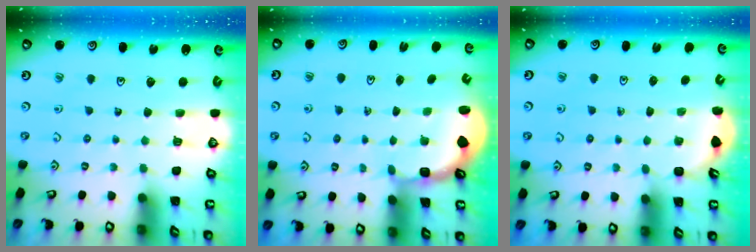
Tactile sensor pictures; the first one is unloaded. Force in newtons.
{"total": 2.7, "press": 2.1, "slide": 1.7}
{"total": 2.2, "press": 1.2, "slide": 1.9}